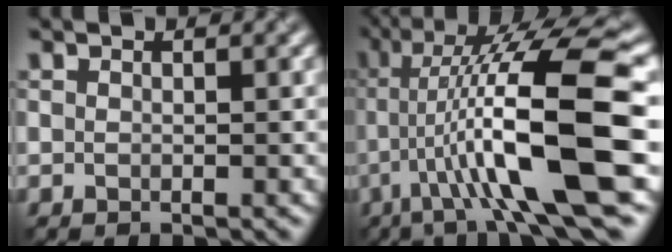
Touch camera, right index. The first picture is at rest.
{"total": 13.5, "force": [-2.5, 2.2, 13.0], "torque": [-0.210, 0.028, -0.031]}